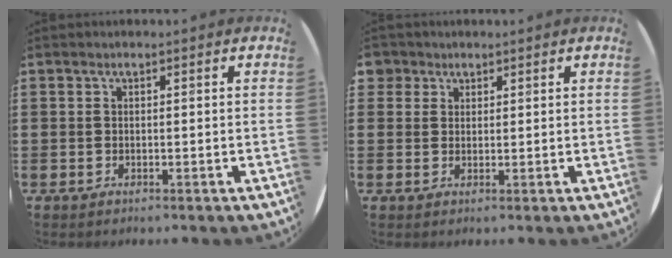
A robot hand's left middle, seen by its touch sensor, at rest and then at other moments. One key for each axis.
{"total": 2.2, "fx": 1.6, "fy": 1.6, "fz": 0.0, "tx": 0.001, "ty": 0.004, "tz": 0.030}